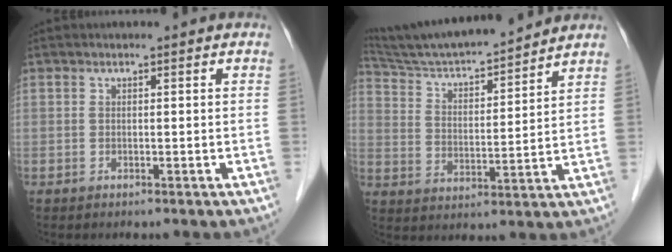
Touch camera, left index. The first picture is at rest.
{"total": 16.4, "force": [15.2, 0.8, 6.1], "torque": [-0.113, 0.007, 0.253]}